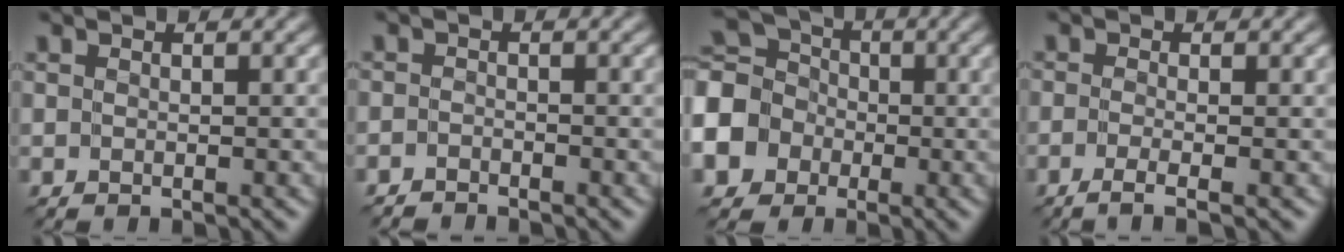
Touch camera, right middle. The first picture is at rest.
{"total": 1.8, "force": [-1.8, 0.2, -0.3], "torque": [0.009, 0.000, -0.039]}
{"total": 7.4, "force": [-2.1, 6.5, 2.9], "torque": [-0.078, -0.002, -0.057]}
{"total": 1.9, "force": [-1.1, 0.2, 1.5], "torque": [-0.024, -0.005, -0.029]}